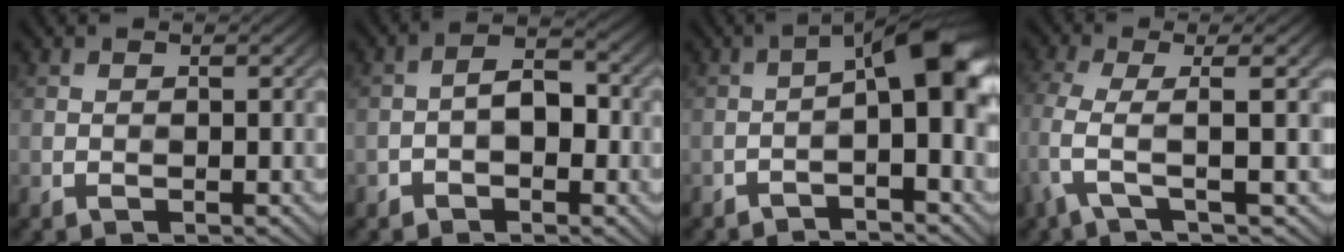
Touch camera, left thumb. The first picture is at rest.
{"total": 2.7, "force": [-1.0, 1.3, 2.1], "torque": [-0.039, 0.008, -0.017]}
{"total": 8.0, "force": [-2.0, 1.2, 7.6], "torque": [-0.097, 0.017, -0.027]}
{"total": 5.4, "force": [1.7, 0.8, 5.0], "torque": [-0.102, 0.009, 0.017]}